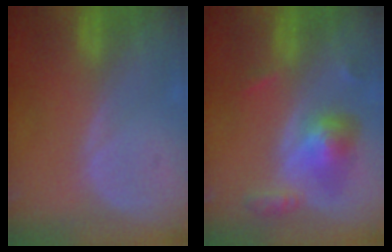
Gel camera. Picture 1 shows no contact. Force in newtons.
{"total": 6.4, "press": 5.9, "slide": 2.5}